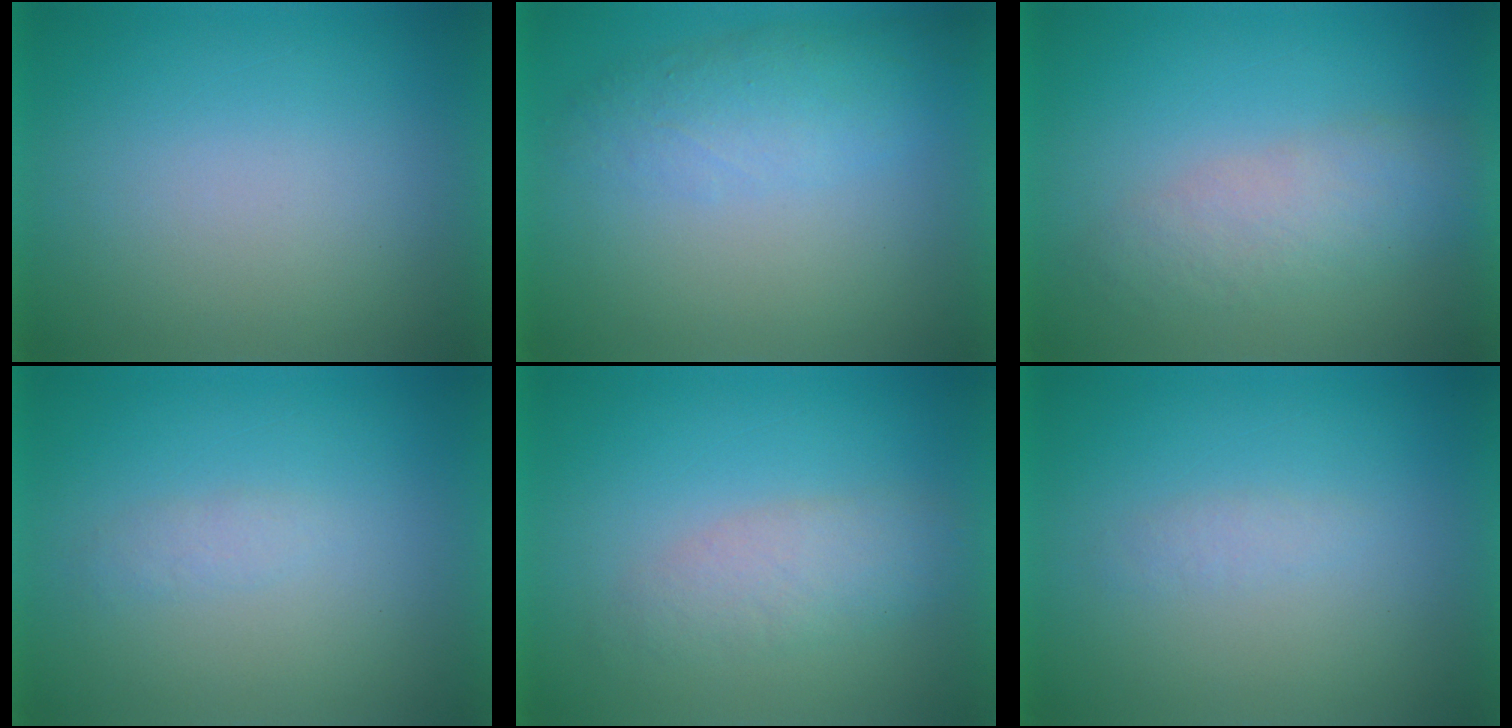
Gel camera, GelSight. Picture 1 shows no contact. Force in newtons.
{"total": 3.9}
{"total": 2.9}
{"total": 1.5}
{"total": 2.9}
{"total": 1.4}